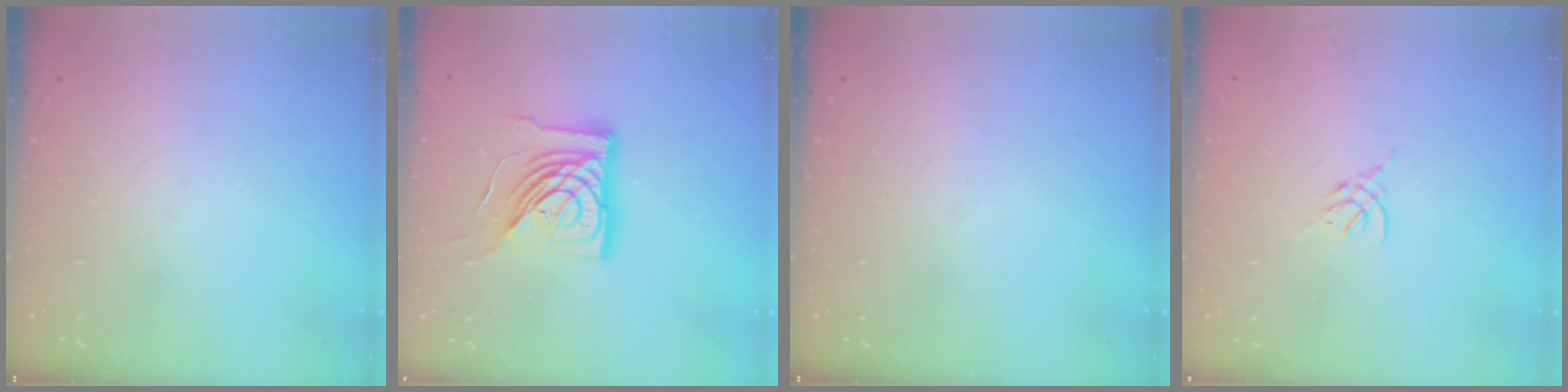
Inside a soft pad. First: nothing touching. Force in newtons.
{"total": 16.9, "press": 16.8, "slide": 1.9}
{"total": 0.0}
{"total": 2.3, "press": 2.2, "slide": 0.5}